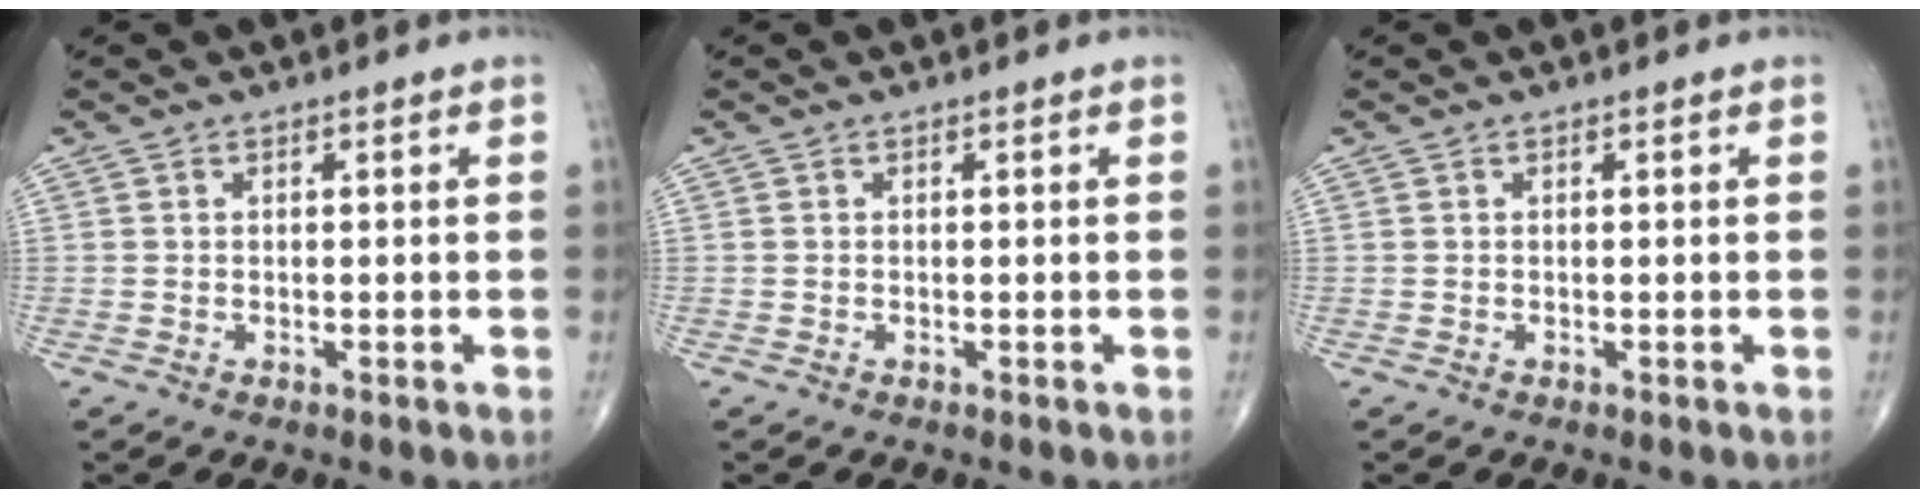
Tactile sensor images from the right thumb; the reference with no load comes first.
{"total": 0.0}
{"total": 0.0}